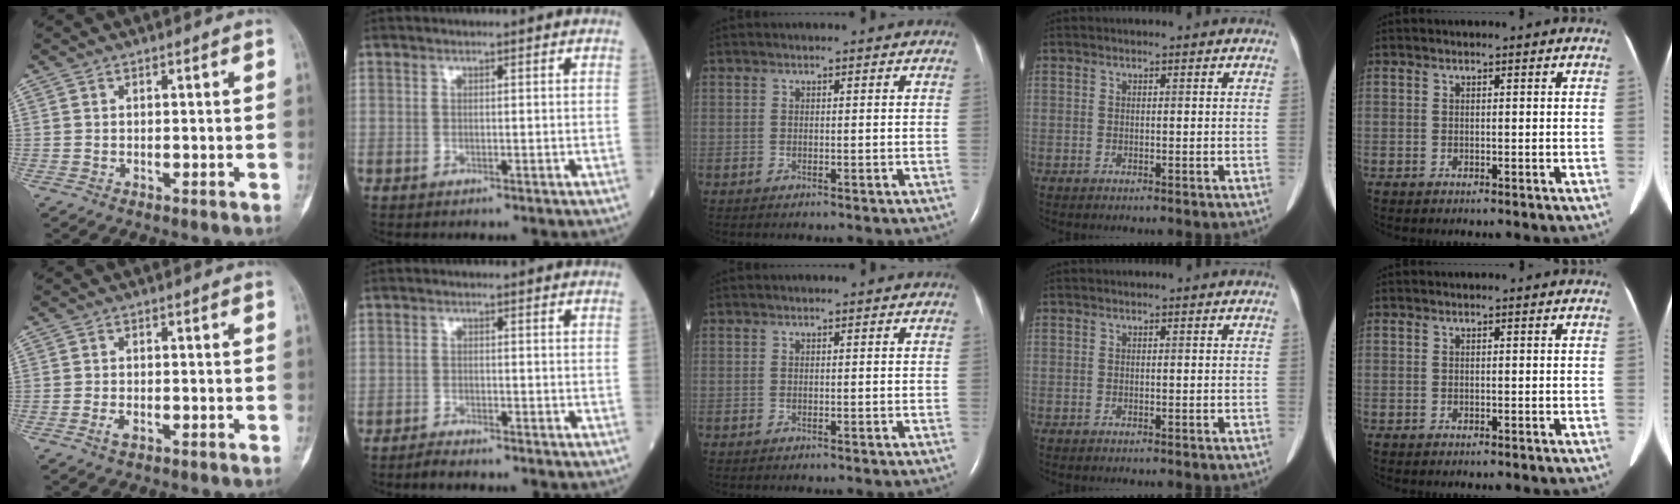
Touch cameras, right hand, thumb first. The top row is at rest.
{"thumb": {"total": 1.8, "force": [-0.9, 0.9, 1.3], "torque": [-0.032, 0.003, -0.018]}, "index": {"total": 2.4, "force": [-2.2, 0.3, 0.8], "torque": [-0.018, -0.004, -0.037]}}